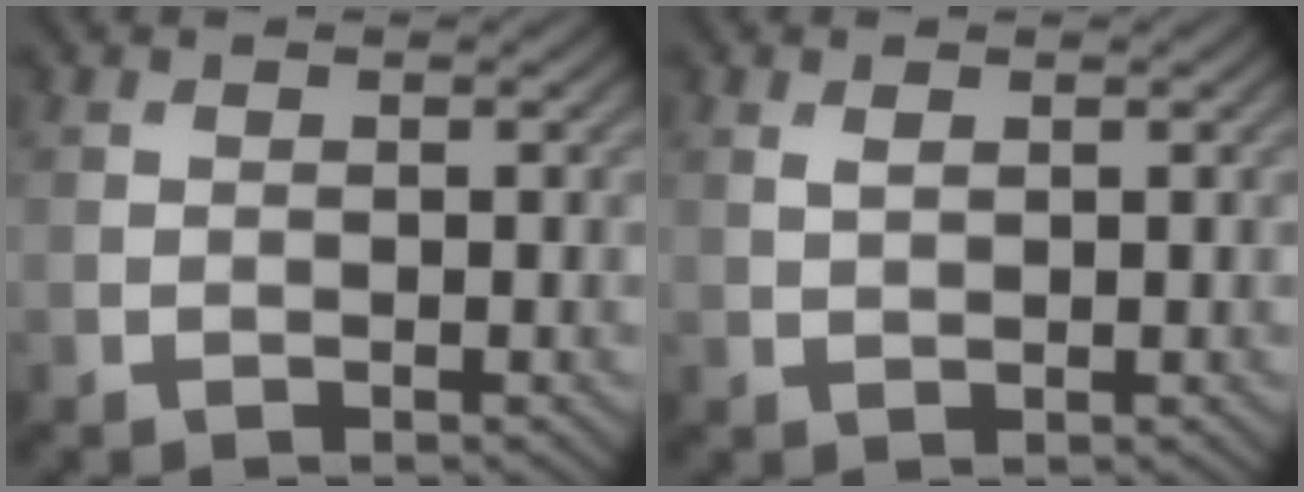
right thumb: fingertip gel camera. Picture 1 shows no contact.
{"total": 1.2, "force": [0.6, 0.4, 0.9], "torque": [-0.023, 0.000, 0.015]}